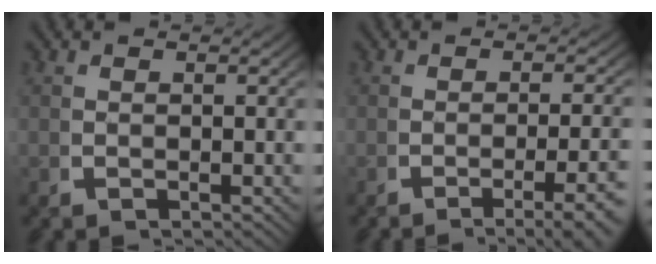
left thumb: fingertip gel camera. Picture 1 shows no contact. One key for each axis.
{"total": 5.1, "fx": -3.0, "fy": 1.0, "fz": 3.9, "tx": -0.058, "ty": -0.002, "tz": -0.046}